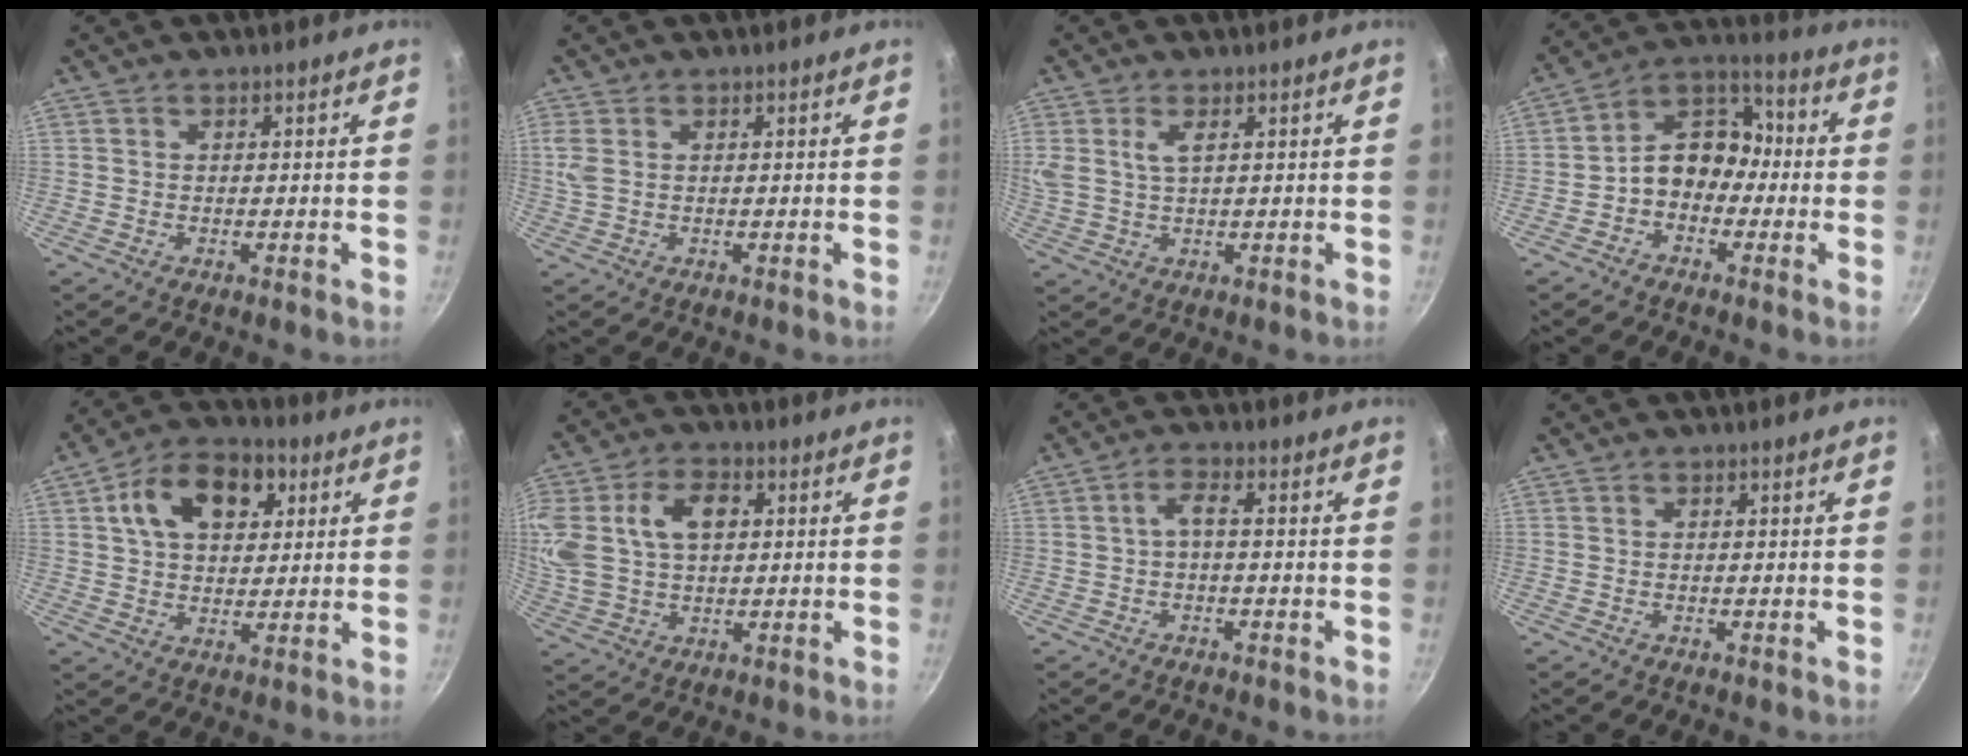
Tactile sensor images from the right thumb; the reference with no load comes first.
{"total": 2.5, "force": [0.5, 1.5, 2.0], "torque": [-0.066, 0.006, 0.014]}
{"total": 4.4, "force": [1.6, 1.9, 3.6], "torque": [-0.089, 0.004, 0.041]}
{"total": 10.8, "force": [-1.9, 8.1, 6.9], "torque": [-0.083, 0.046, -0.049]}
{"total": 13.9, "force": [4.7, 9.0, 9.6], "torque": [-0.132, 0.006, 0.073]}
{"total": 17.6, "force": [3.8, 11.7, 12.5], "torque": [-0.287, 0.023, 0.076]}
{"total": 2.6, "force": [-0.2, 0.8, 2.4], "torque": [-0.048, 0.016, -0.005]}
{"total": 0.0}